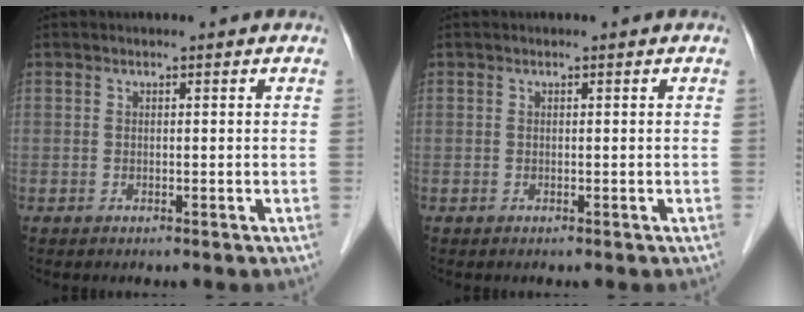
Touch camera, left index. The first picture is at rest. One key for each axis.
{"total": 0.0}